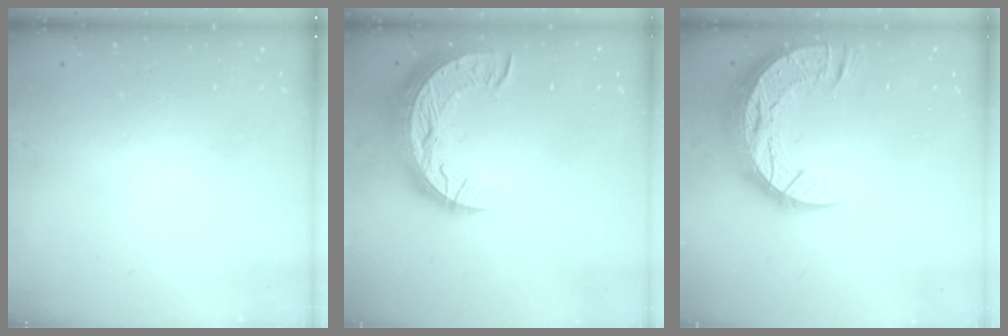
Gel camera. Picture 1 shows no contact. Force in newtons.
{"total": 15.0, "press": 15.0, "slide": 1.0}
{"total": 19.2, "press": 19.1, "slide": 1.4}